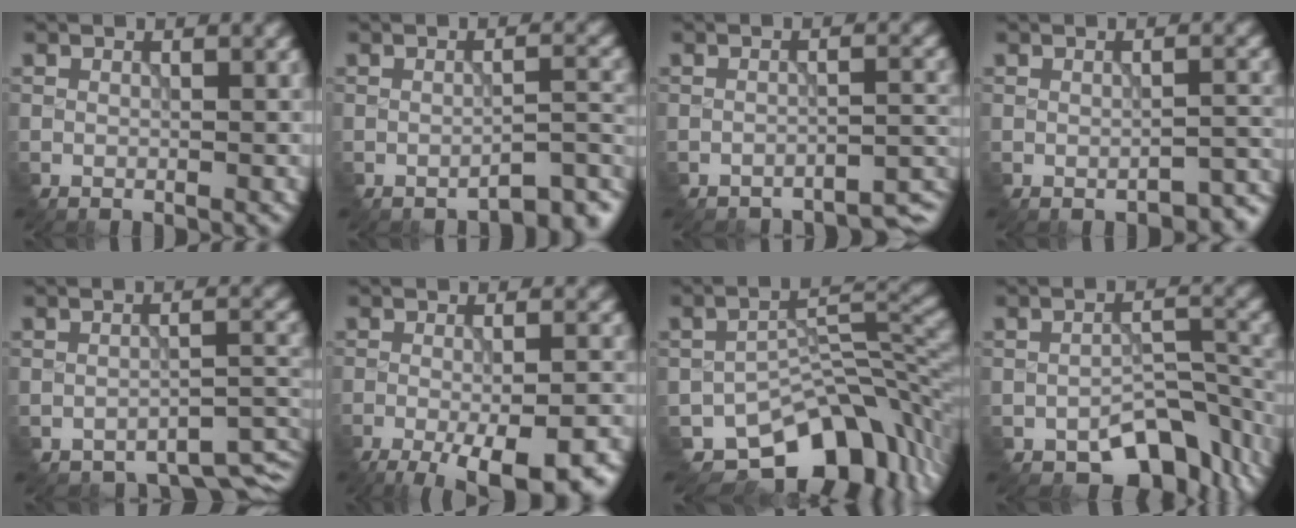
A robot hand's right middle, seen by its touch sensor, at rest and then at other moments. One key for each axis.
{"total": 3.8, "fx": -3.4, "fy": 0.5, "fz": 1.5, "tx": -0.016, "ty": 0.007, "tz": -0.050}
{"total": 4.4, "fx": -4.3, "fy": 0.4, "fz": 0.7, "tx": -0.012, "ty": 0.000, "tz": -0.062}
{"total": 2.3, "fx": -2.1, "fy": 0.5, "fz": 0.8, "tx": -0.013, "ty": -0.002, "tz": -0.027}
{"total": 5.2, "fx": -4.9, "fy": 1.1, "fz": 1.3, "tx": -0.017, "ty": -0.016, "tz": -0.061}
{"total": 9.4, "fx": -5.3, "fy": 3.0, "fz": 7.2, "tx": -0.104, "ty": -0.017, "tz": -0.069}
{"total": 10.8, "fx": -7.2, "fy": 5.6, "fz": 5.7, "tx": -0.069, "ty": -0.010, "tz": -0.119}
{"total": 6.7, "fx": -4.7, "fy": 3.4, "fz": 3.4, "tx": -0.036, "ty": -0.008, "tz": -0.067}